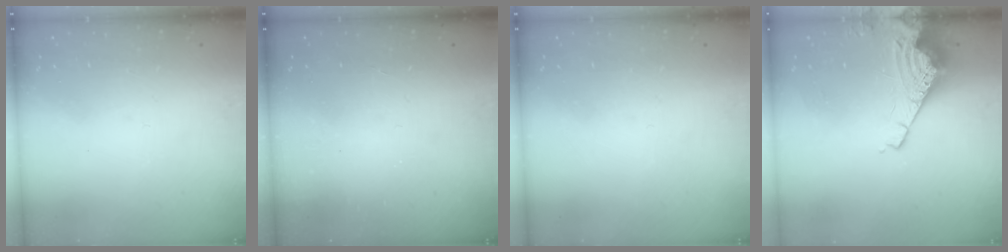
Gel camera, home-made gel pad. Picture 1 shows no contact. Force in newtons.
{"total": 2.1, "press": 2.1, "slide": 0.4}
{"total": 0.0}
{"total": 10.8, "press": 10.7, "slide": 1.1}